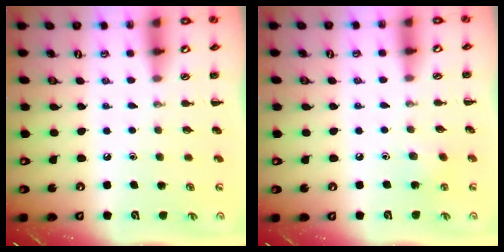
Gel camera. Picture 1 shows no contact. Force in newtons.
{"total": 5.0, "press": 4.8, "slide": 1.5}